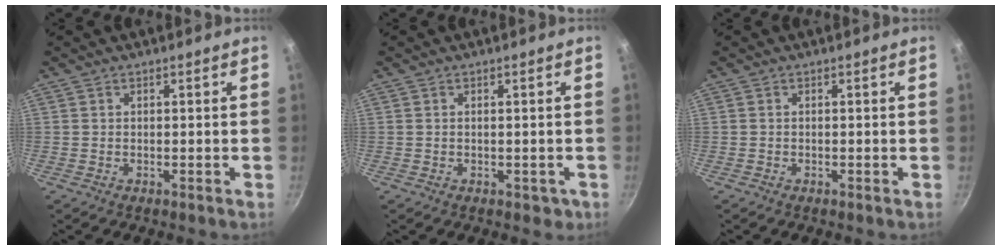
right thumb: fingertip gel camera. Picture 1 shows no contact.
{"total": 2.2, "force": [-0.6, 1.5, 1.5], "torque": [-0.012, 0.001, -0.003]}
{"total": 0.0}